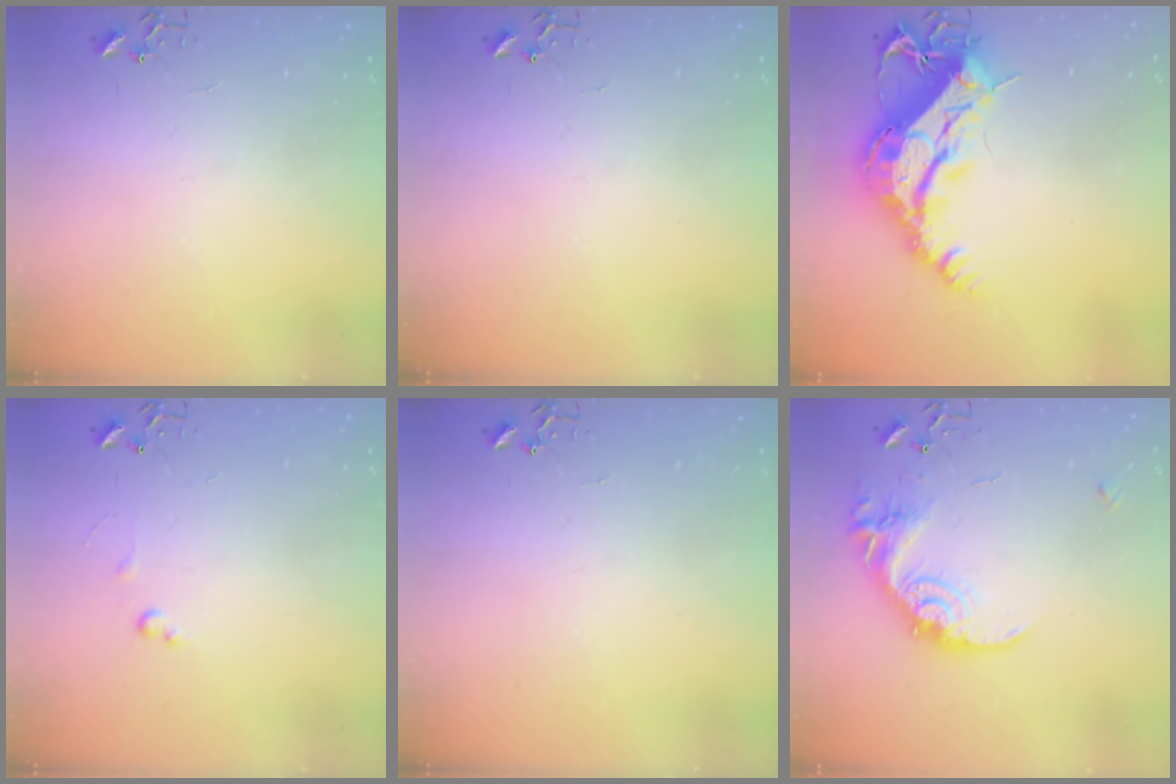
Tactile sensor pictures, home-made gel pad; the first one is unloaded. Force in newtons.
{"total": 0.0}
{"total": 20.3, "press": 20.2, "slide": 2.1}
{"total": 4.2, "press": 4.2, "slide": 0.6}
{"total": 0.0}
{"total": 18.0, "press": 17.9, "slide": 1.1}